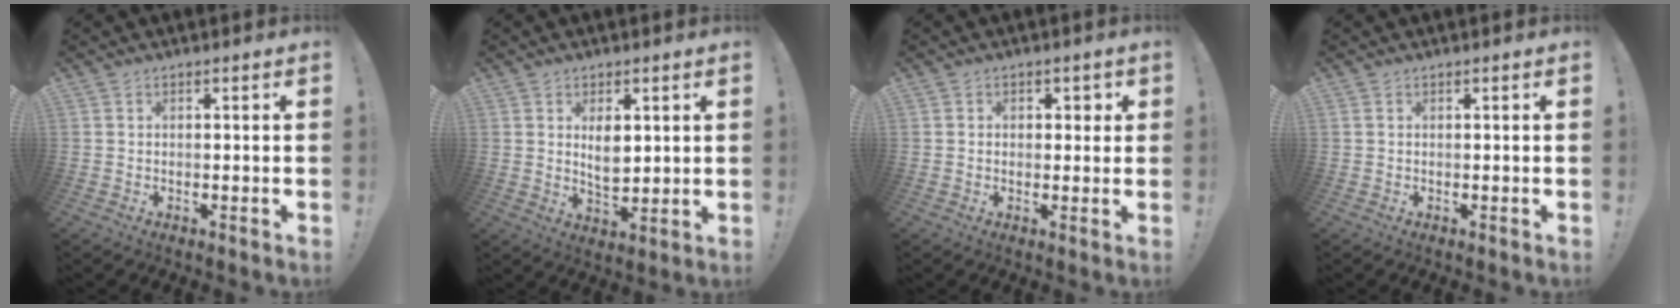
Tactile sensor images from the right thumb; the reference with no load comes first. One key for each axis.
{"total": 6.2, "fx": 2.1, "fy": 4.0, "fz": 4.2, "tx": -0.055, "ty": -0.014, "tz": 0.035}
{"total": 2.6, "fx": 0.5, "fy": 2.5, "fz": 0.6, "tx": 0.007, "ty": 0.002, "tz": 0.005}
{"total": 0.0}